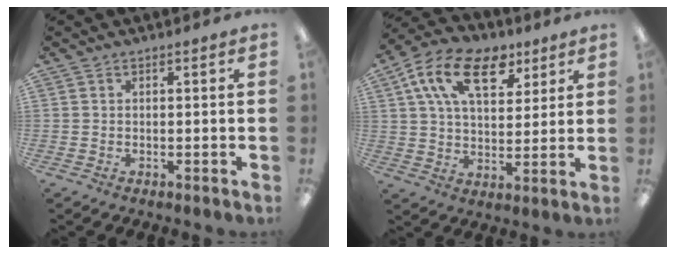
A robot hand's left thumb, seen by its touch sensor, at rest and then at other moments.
{"total": 17.2, "force": [8.5, 10.0, 11.2], "torque": [-0.184, -0.018, 0.151]}